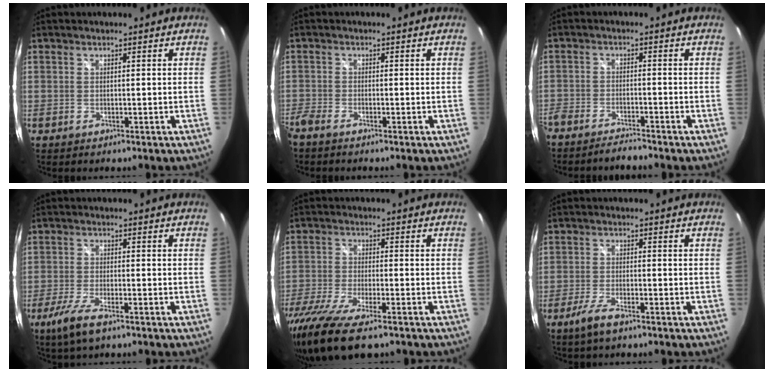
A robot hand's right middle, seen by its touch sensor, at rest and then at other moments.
{"total": 2.8, "force": [-2.4, 0.5, 1.2], "torque": [-0.039, -0.010, -0.052]}
{"total": 5.9, "force": [-5.4, 1.0, 1.9], "torque": [-0.060, -0.012, -0.096]}
{"total": 6.4, "force": [-4.2, 1.4, 4.6], "torque": [-0.115, -0.017, -0.079]}
{"total": 13.4, "force": [-9.8, 3.0, 8.7], "torque": [-0.196, -0.056, -0.183]}
{"total": 4.6, "force": [-3.3, 0.9, 3.1], "torque": [-0.080, -0.009, -0.064]}